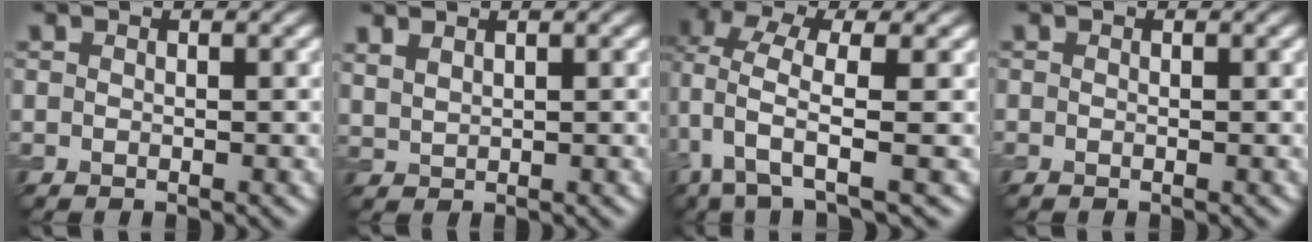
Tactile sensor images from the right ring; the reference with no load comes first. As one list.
[{"total": 1.4, "force": [1.2, 0.5, 0.6], "torque": [-0.017, 0.001, 0.032]}, {"total": 5.0, "force": [0.5, 1.7, 4.7], "torque": [-0.106, -0.006, 0.005]}, {"total": 0.5, "force": [-0.1, 0.3, 0.5], "torque": [-0.009, -0.007, -0.005]}]